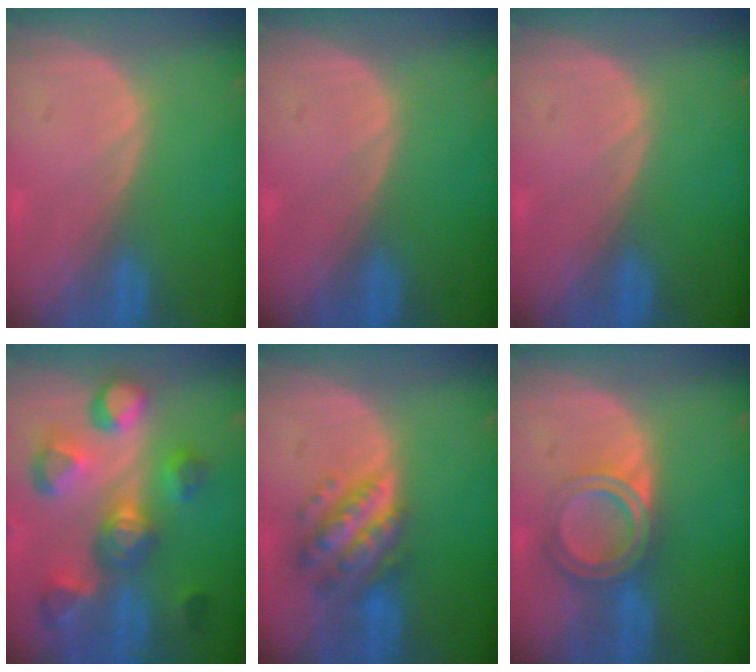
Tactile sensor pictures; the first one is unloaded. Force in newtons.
{"total": 0.0}
{"total": 0.0}
{"total": 10.9, "press": 9.9, "slide": 4.5}
{"total": 7.0, "press": 7.0, "slide": 0.4}
{"total": 6.4, "press": 5.4, "slide": 3.3}